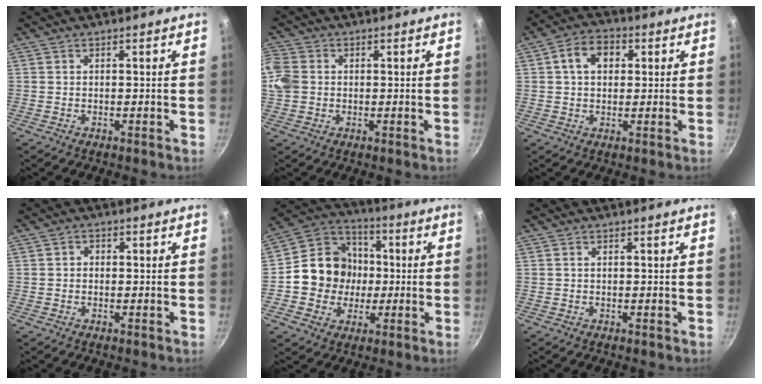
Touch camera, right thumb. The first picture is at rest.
{"total": 6.8, "force": [0.2, 5.8, 3.6], "torque": [-0.072, 0.004, -0.006]}
{"total": 7.5, "force": [1.8, 5.5, 4.7], "torque": [-0.055, 0.013, 0.020]}
{"total": 1.4, "force": [-0.1, 1.3, 0.7], "torque": [-0.008, 0.004, -0.005]}
{"total": 14.1, "force": [-0.8, 12.8, 6.0], "torque": [-0.066, 0.029, -0.028]}
{"total": 0.0}